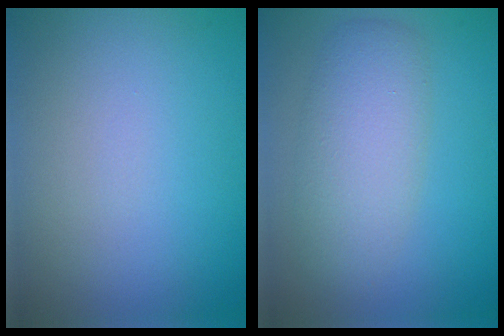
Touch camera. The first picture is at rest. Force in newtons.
{"total": 5.0, "press": 5.0, "slide": 0.2}